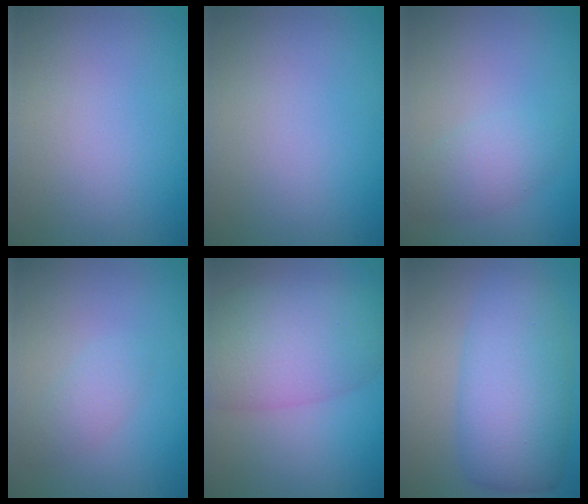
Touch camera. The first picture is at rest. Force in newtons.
{"total": 0.0}
{"total": 2.3, "press": 2.3, "slide": 0.1}
{"total": 1.3, "press": 1.3, "slide": 0.0}
{"total": 7.6, "press": 7.6, "slide": 0.3}
{"total": 7.4, "press": 7.4, "slide": 0.1}